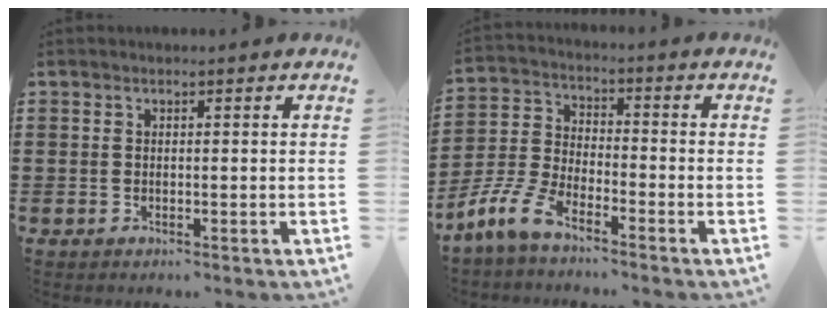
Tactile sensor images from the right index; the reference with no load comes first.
{"total": 6.7, "force": [-5.5, 1.4, 3.5], "torque": [-0.107, -0.011, -0.116]}